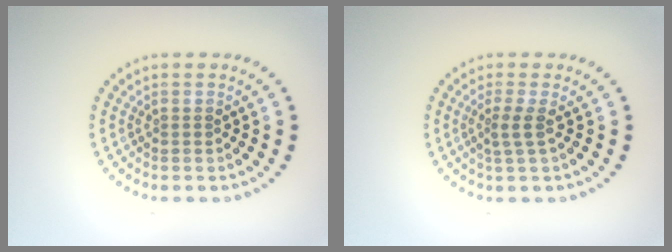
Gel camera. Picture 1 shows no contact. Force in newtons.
{"total": 1.7, "press": 1.1, "slide": 1.3}